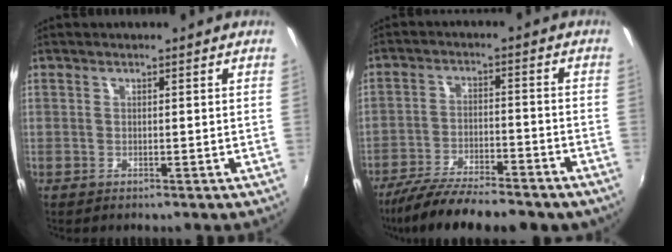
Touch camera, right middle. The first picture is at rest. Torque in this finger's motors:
{"motor_torque": [1.09, -1.05, 0.36, 0.19]}